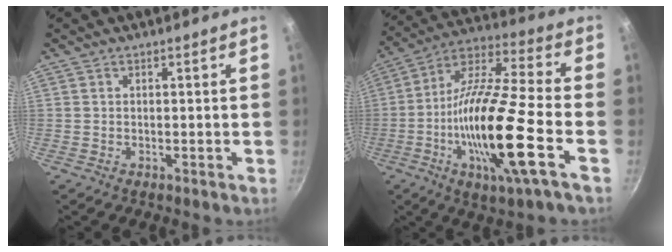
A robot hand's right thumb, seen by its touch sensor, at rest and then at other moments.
{"total": 21.6, "force": [-6.2, 3.8, 20.3], "torque": [-0.365, 0.024, -0.129]}